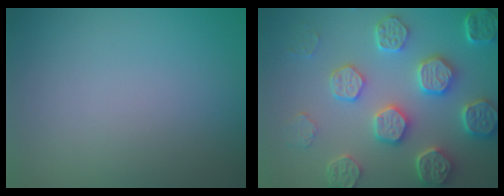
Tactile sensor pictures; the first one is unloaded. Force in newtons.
{"total": 7.1, "press": 6.0, "slide": 3.8}